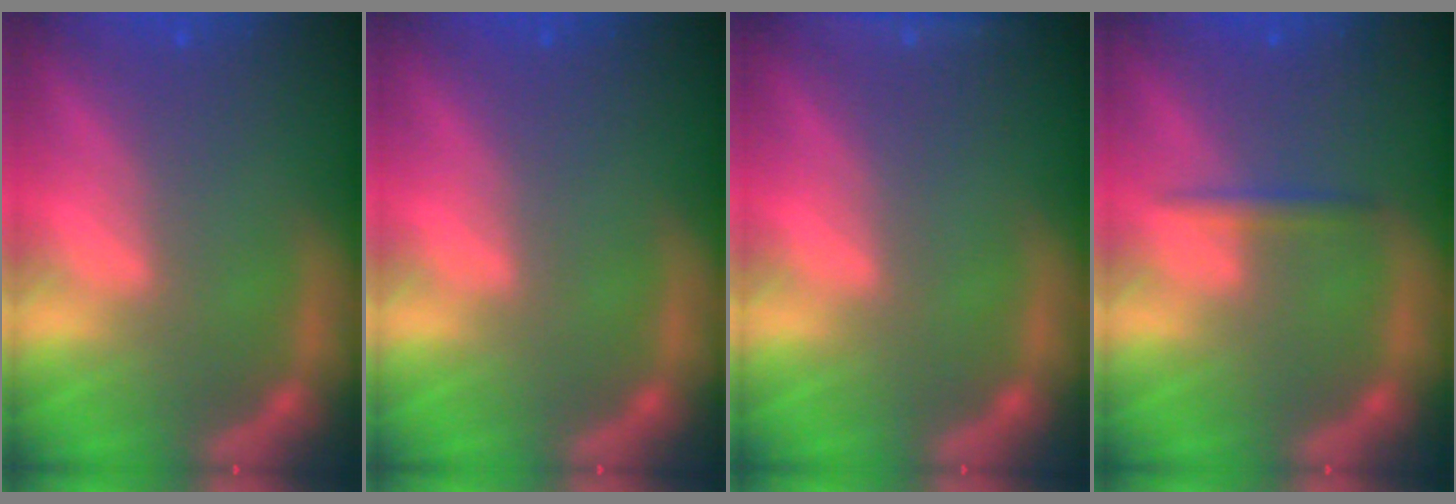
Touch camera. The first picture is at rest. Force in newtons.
{"total": 0.0}
{"total": 1.9}
{"total": 1.4}